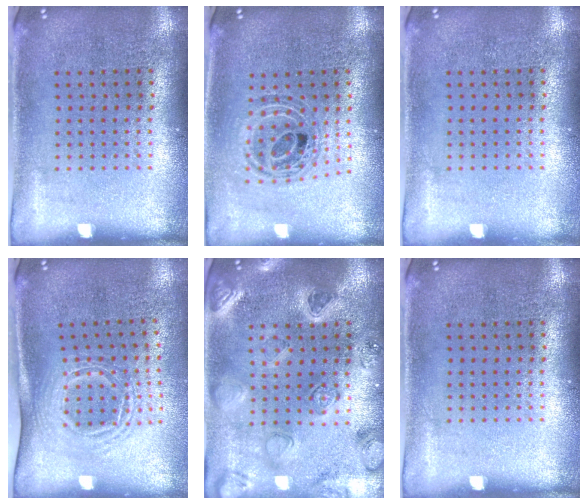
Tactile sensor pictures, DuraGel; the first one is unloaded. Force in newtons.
{"total": 0.7, "press": 0.7, "slide": 0.2}
{"total": 0.0}
{"total": 1.7, "press": 1.2, "slide": 1.2}
{"total": 2.3, "press": 2.2, "slide": 0.2}
{"total": 0.0}